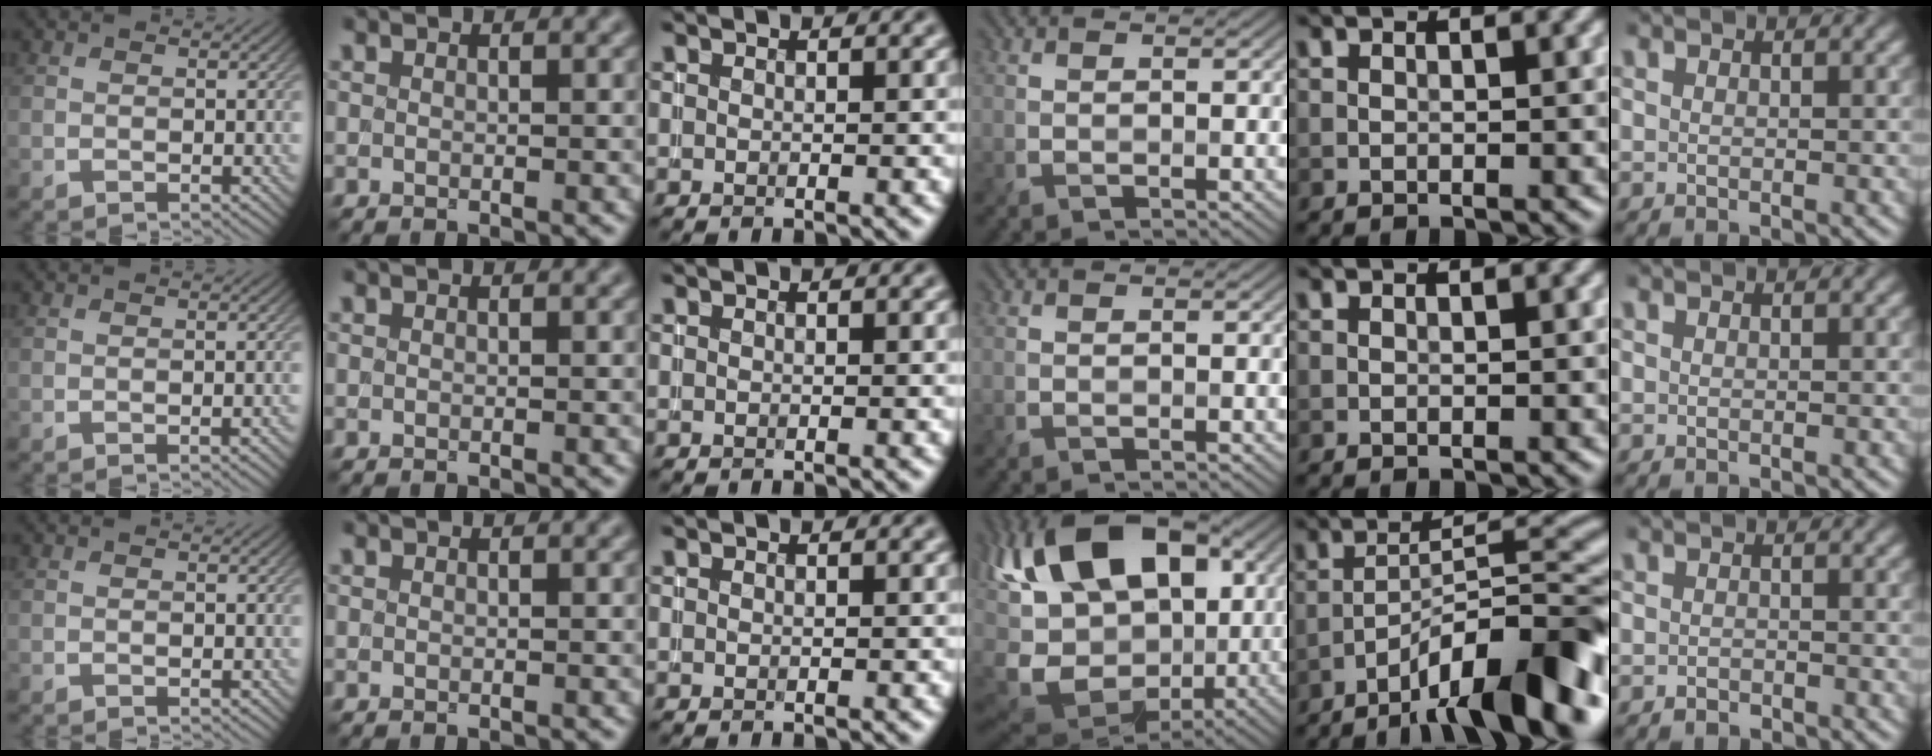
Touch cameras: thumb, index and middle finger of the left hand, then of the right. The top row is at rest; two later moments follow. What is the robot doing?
{"motion": "insert", "object": "backpack"}